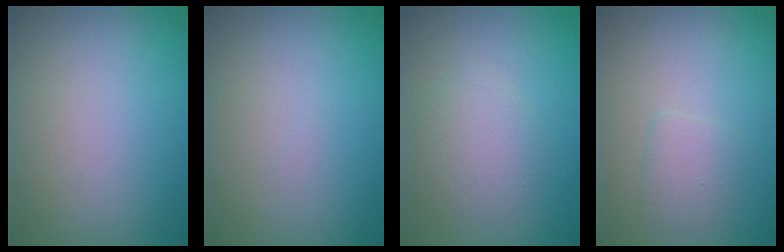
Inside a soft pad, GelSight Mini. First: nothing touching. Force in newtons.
{"total": 0.0}
{"total": 2.3, "press": 2.3, "slide": 0.1}
{"total": 1.6, "press": 1.6, "slide": 0.1}